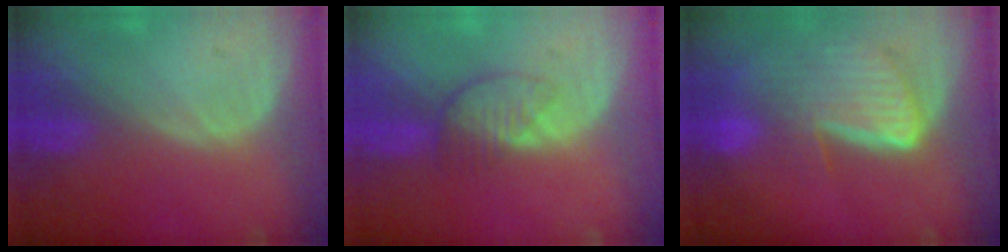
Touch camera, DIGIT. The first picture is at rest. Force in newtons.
{"total": 4.0, "press": 3.5, "slide": 1.8}
{"total": 9.1, "press": 8.0, "slide": 4.5}